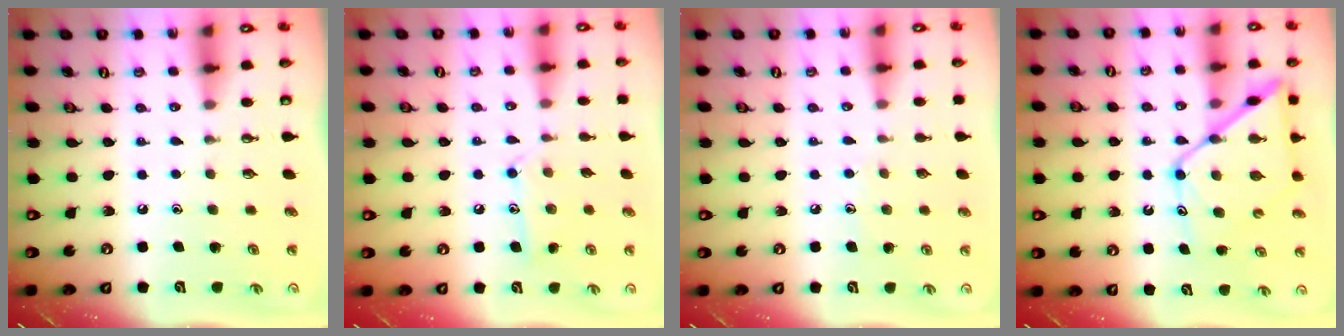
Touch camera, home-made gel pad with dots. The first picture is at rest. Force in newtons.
{"total": 9.9, "press": 9.9, "slide": 0.7}
{"total": 4.7, "press": 4.7, "slide": 0.4}
{"total": 14.9, "press": 14.8, "slide": 1.2}